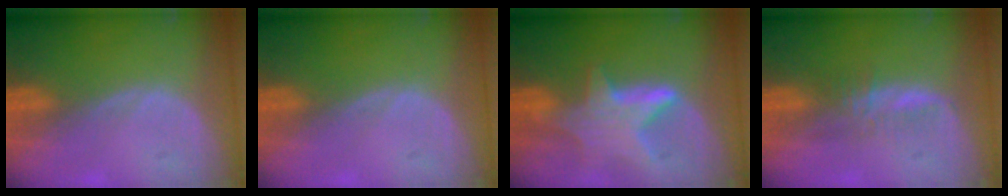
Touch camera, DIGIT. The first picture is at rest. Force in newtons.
{"total": 0.0}
{"total": 6.7, "press": 6.5, "slide": 1.7}
{"total": 3.1, "press": 3.1, "slide": 0.5}